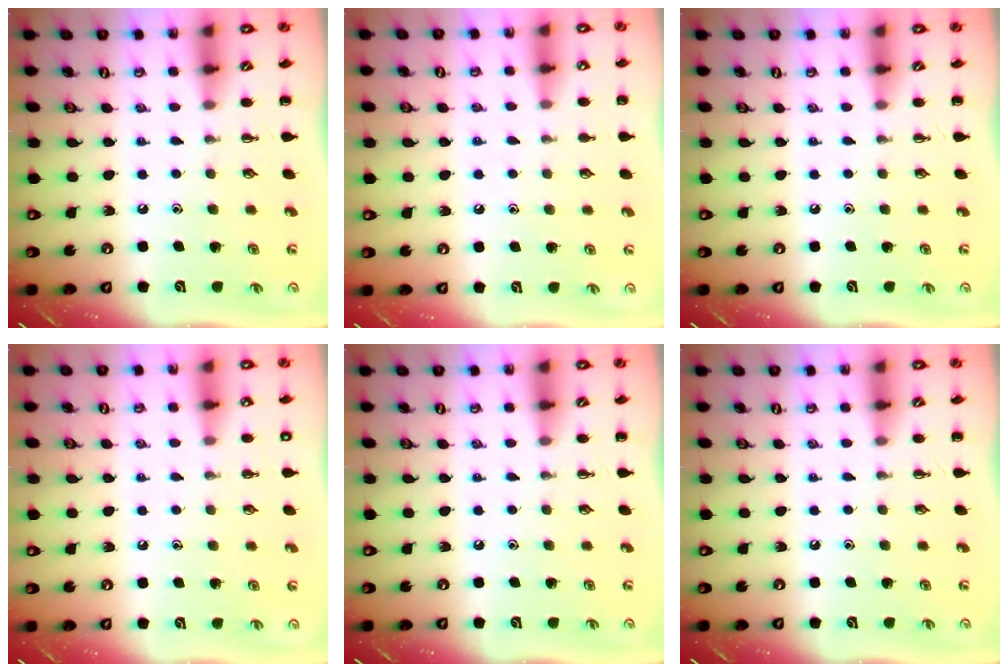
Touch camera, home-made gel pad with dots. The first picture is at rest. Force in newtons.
{"total": 5.1, "press": 4.8, "slide": 1.6}
{"total": 0.0}
{"total": 1.4, "press": 1.4, "slide": 0.1}
{"total": 0.0}
{"total": 0.0}